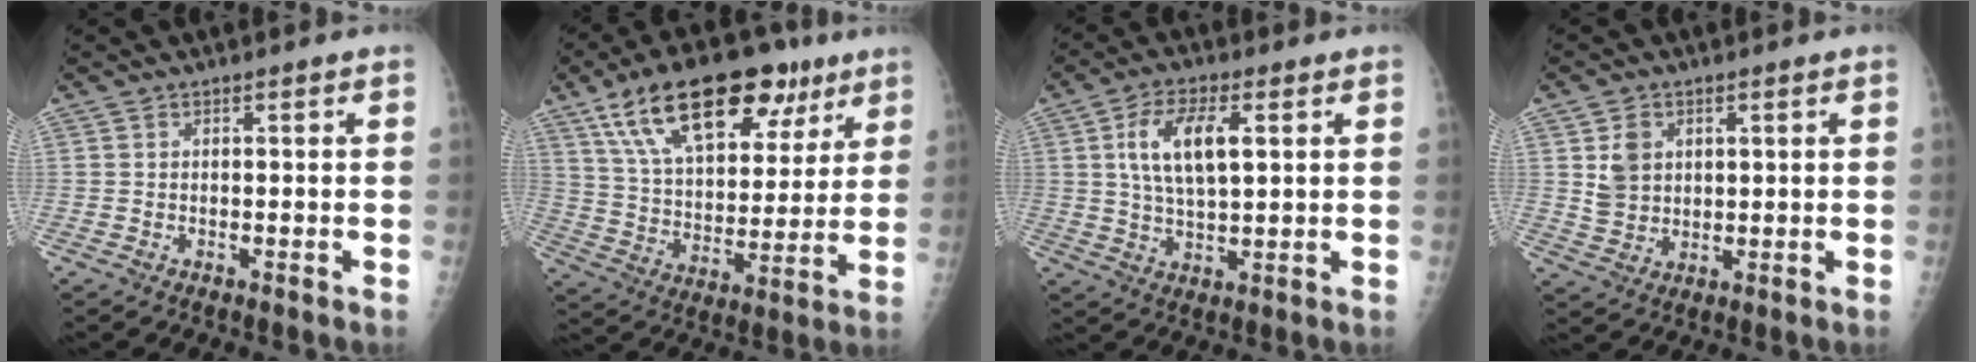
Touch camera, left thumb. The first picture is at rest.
{"total": 24.4, "force": [13.9, 12.0, 16.2], "torque": [-0.230, -0.016, 0.235]}
{"total": 10.0, "force": [2.7, 4.4, 8.6], "torque": [-0.158, -0.004, 0.051]}
{"total": 5.7, "force": [1.9, 4.6, 2.8], "torque": [-0.031, -0.012, 0.043]}